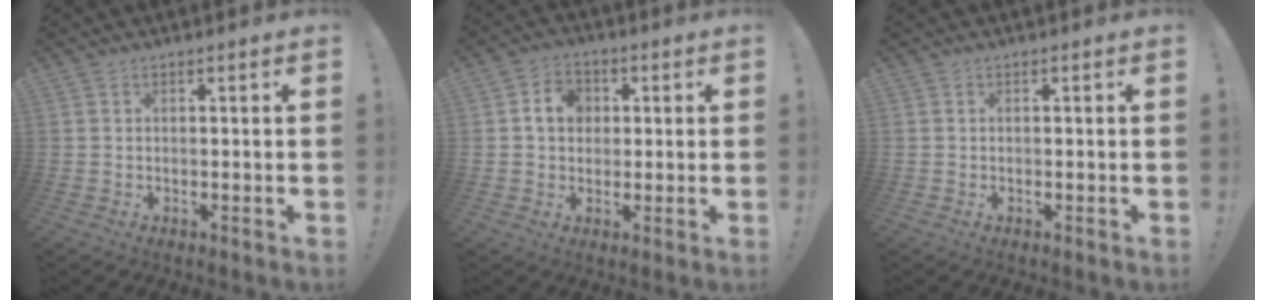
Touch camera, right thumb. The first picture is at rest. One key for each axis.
{"total": 7.2, "fx": 1.5, "fy": 5.9, "fz": 3.7, "tx": -0.053, "ty": 0.006, "tz": 0.028}
{"total": 0.0}